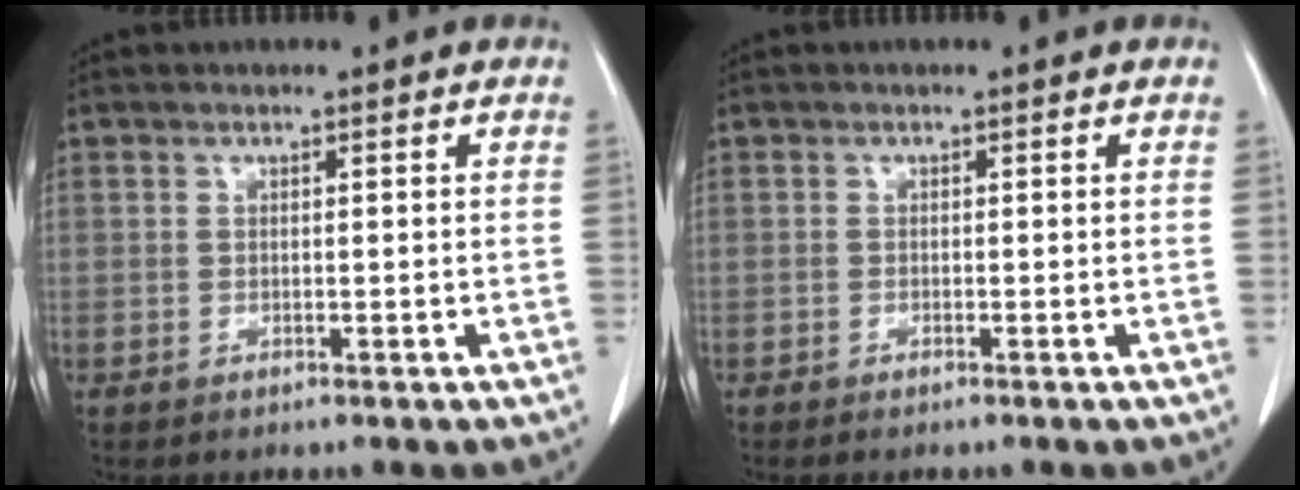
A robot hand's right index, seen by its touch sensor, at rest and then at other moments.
{"total": 0.6, "force": [-0.5, 0.0, 0.3], "torque": [-0.009, -0.001, -0.008]}